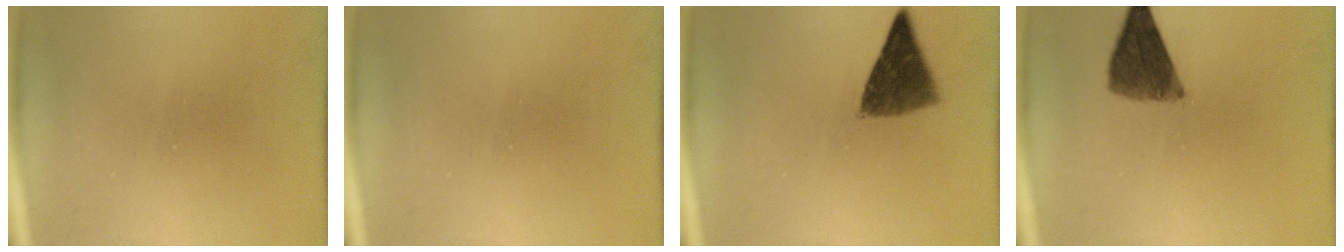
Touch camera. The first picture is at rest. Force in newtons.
{"total": 0.0}
{"total": 7.2}
{"total": 7.1}